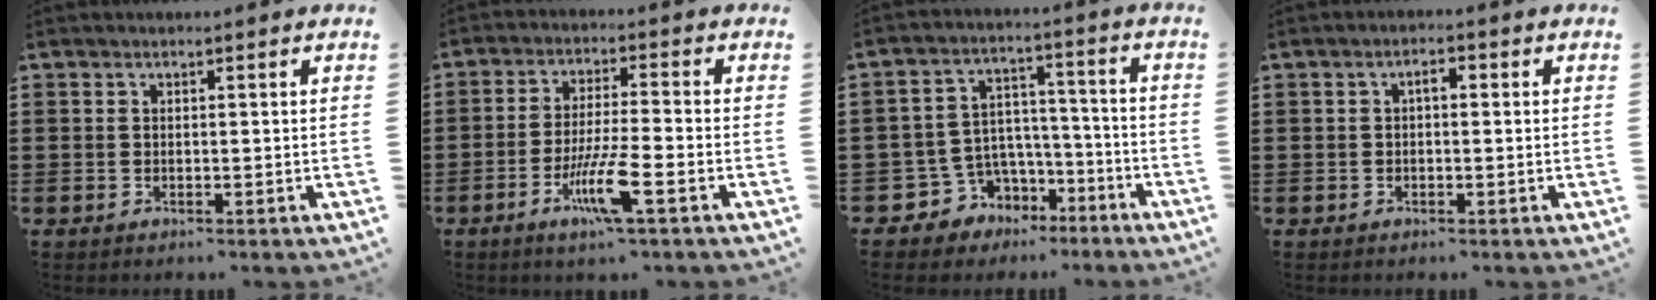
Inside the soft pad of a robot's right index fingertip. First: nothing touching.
{"total": 8.0, "force": [-3.8, 0.8, 7.0], "torque": [-0.138, -0.011, -0.071]}
{"total": 5.7, "force": [-3.2, 4.6, 0.4], "torque": [-0.042, -0.001, -0.062]}
{"total": 1.8, "force": [-0.3, 0.8, 1.6], "torque": [-0.032, 0.005, -0.007]}